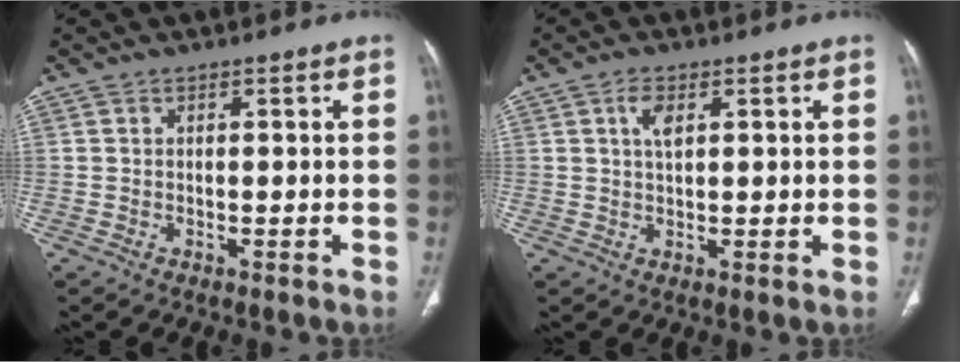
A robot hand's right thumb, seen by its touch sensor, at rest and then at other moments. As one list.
[{"total": 3.5, "force": [1.3, 1.8, 2.7], "torque": [-0.045, -0.001, 0.024]}]